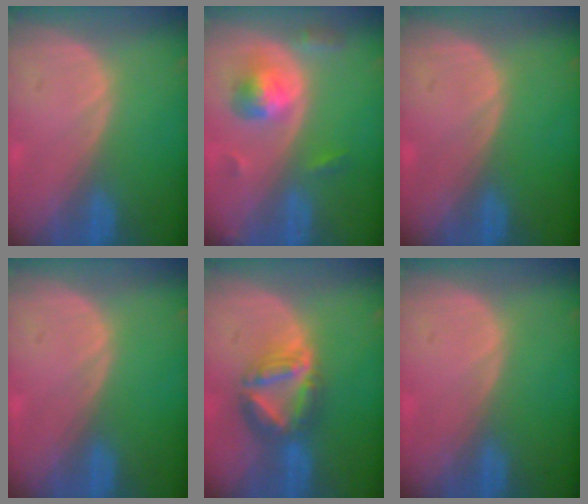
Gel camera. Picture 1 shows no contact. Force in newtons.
{"total": 5.7, "press": 5.3, "slide": 1.9}
{"total": 0.0}
{"total": 0.0}
{"total": 7.5, "press": 6.6, "slide": 3.5}
{"total": 0.0}